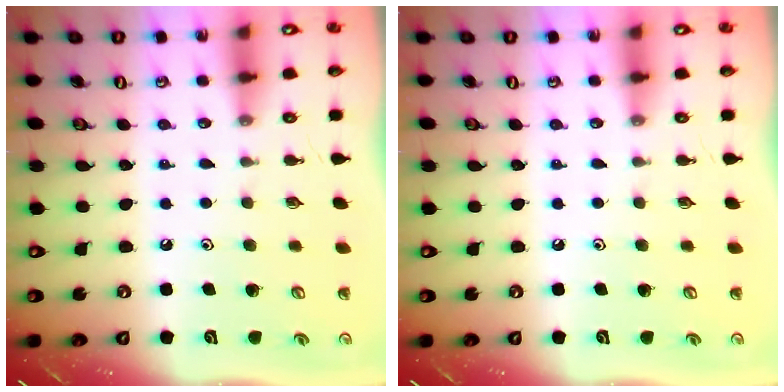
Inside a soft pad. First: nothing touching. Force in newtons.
{"total": 0.0}